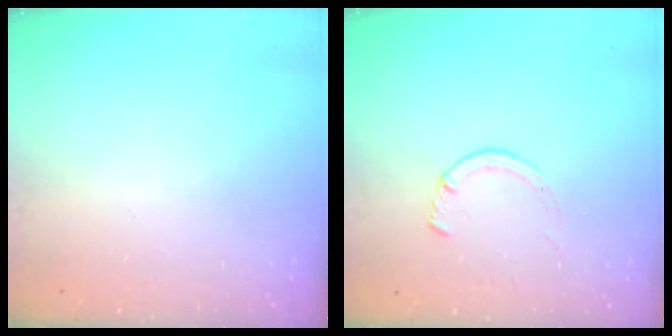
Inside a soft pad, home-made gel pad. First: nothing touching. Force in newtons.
{"total": 3.6, "press": 3.6, "slide": 0.5}